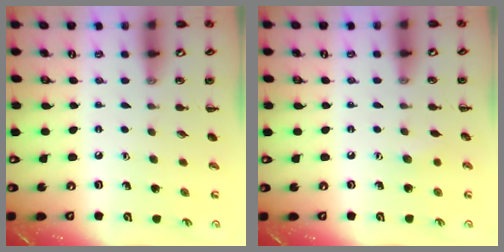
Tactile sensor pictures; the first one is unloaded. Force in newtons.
{"total": 3.9, "press": 3.8, "slide": 1.0}